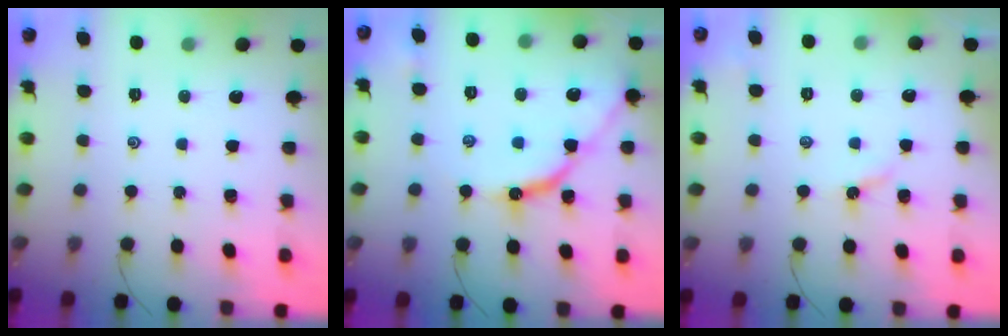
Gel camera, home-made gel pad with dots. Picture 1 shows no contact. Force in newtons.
{"total": 10.3, "press": 10.2, "slide": 0.8}
{"total": 2.7, "press": 2.7, "slide": 0.4}